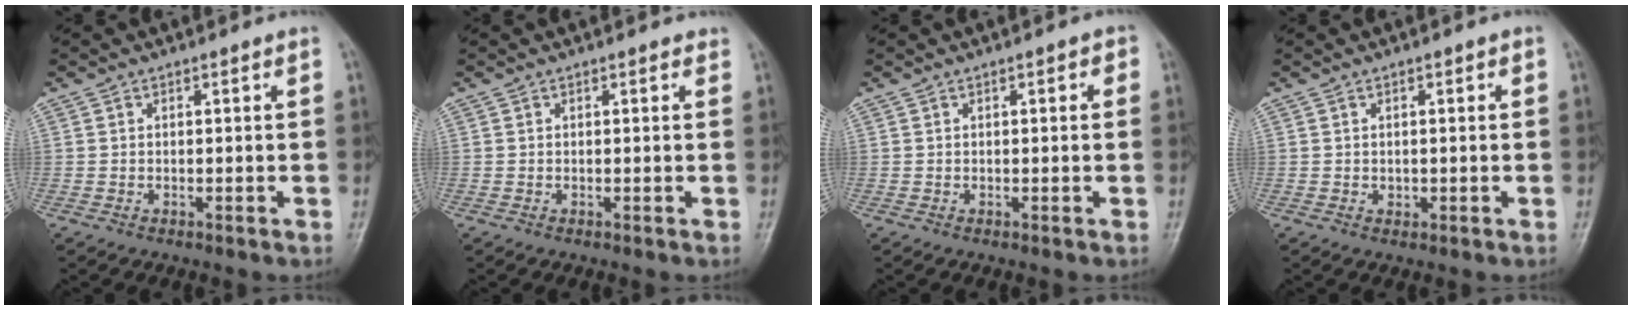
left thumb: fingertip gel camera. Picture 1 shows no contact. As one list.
[{"total": 0.7, "force": [0.5, 0.4, 0.2], "torque": [0.000, -0.001, 0.002]}, {"total": 1.4, "force": [0.3, 0.6, 1.2], "torque": [-0.012, 0.003, 0.001]}, {"total": 1.1, "force": [0.1, 1.0, 0.6], "torque": [0.000, 0.000, 0.003]}]